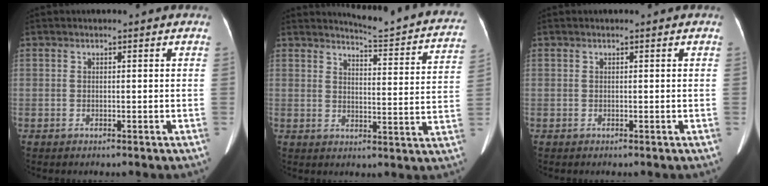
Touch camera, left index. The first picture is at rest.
{"total": 15.8, "force": [14.9, 1.1, 5.1], "torque": [-0.057, -0.074, 0.158]}
{"total": 0.0}